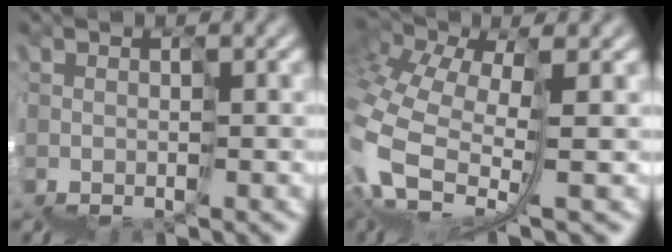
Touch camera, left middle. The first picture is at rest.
{"total": 3.8, "force": [-0.4, 2.3, 3.1], "torque": [-0.098, 0.010, -0.020]}